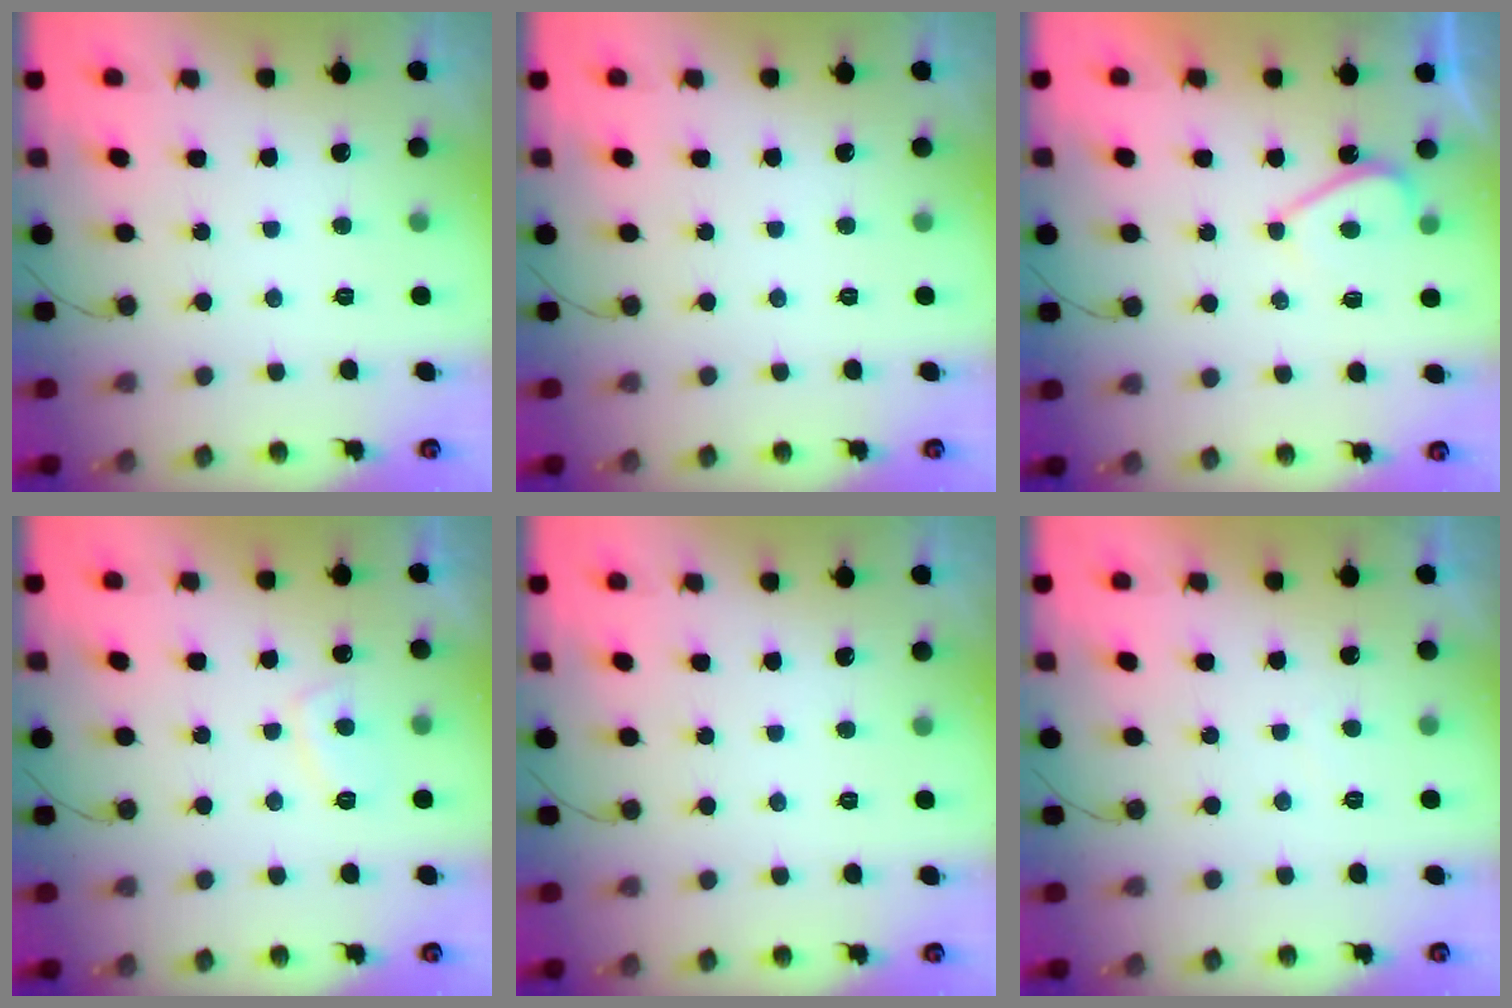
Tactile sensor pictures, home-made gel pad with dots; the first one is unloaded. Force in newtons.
{"total": 0.0}
{"total": 3.9, "press": 3.8, "slide": 0.7}
{"total": 4.2, "press": 4.1, "slide": 0.8}
{"total": 0.0}
{"total": 0.5, "press": 0.3, "slide": 0.5}